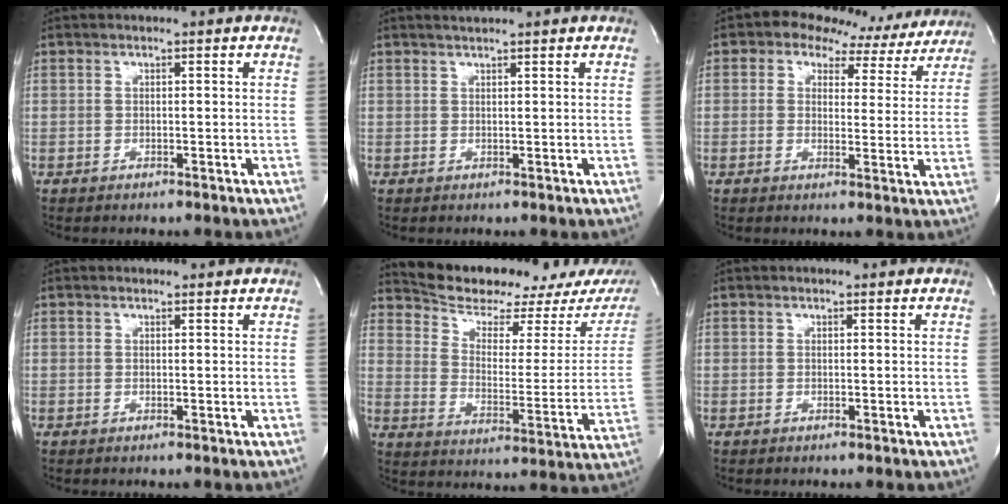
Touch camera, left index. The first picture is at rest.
{"total": 2.2, "force": [2.0, -0.2, 0.9], "torque": [-0.012, 0.015, 0.036]}
{"total": 10.2, "force": [8.3, 5.5, 2.2], "torque": [-0.008, 0.019, 0.080]}
{"total": 1.2, "force": [1.1, 0.3, 0.1], "torque": [-0.010, 0.004, 0.015]}
{"total": 17.6, "force": [16.3, 2.9, 5.9], "torque": [-0.082, -0.042, 0.221]}
{"total": 0.5, "force": [0.5, 0.2, 0.1], "torque": [-0.006, 0.002, 0.007]}